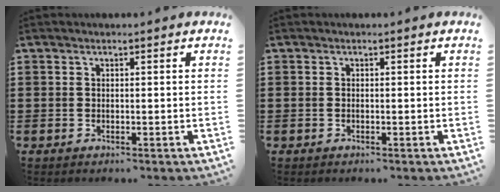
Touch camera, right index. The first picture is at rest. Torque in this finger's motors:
{"motor_torque": [0.11, -0.01, -0.02, -0.01]}